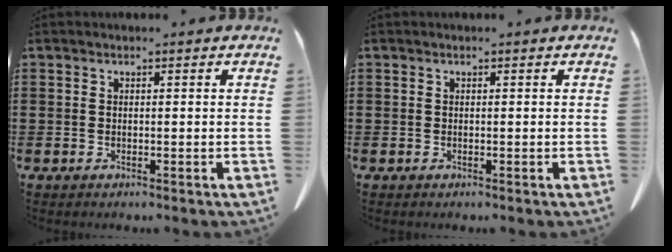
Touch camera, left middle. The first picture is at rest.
{"total": 0.0}